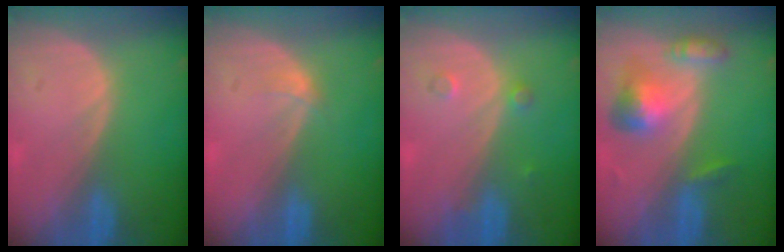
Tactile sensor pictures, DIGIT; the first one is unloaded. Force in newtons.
{"total": 1.0, "press": 1.0, "slide": 0.1}
{"total": 1.7, "press": 1.7, "slide": 0.3}
{"total": 6.5, "press": 6.0, "slide": 2.5}